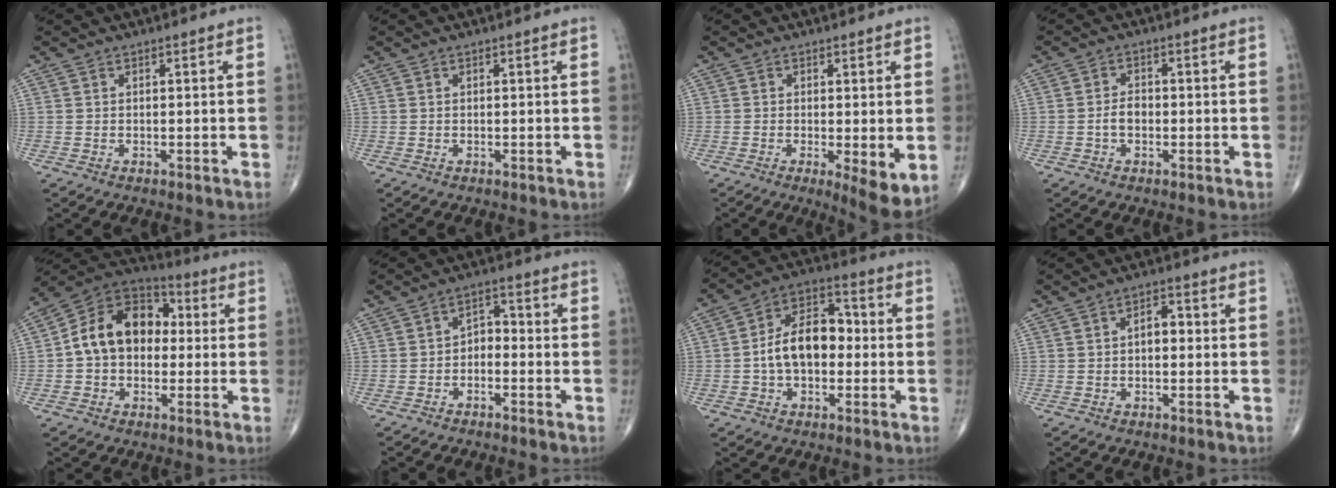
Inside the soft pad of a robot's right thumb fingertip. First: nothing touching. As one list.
[{"total": 0.0}, {"total": 6.4, "force": [-1.0, 1.8, 6.1], "torque": [-0.094, -0.021, -0.016]}, {"total": 2.9, "force": [-0.7, 1.8, 2.1], "torque": [-0.032, 0.010, -0.016]}, {"total": 15.3, "force": [0.6, 11.2, 10.5], "torque": [-0.144, 0.041, -0.003]}, {"total": 3.8, "force": [-1.6, 2.5, 2.4], "torque": [-0.026, 0.033, -0.037]}, {"total": 12.7, "force": [-0.9, 8.0, 9.8], "torque": [-0.148, 0.039, -0.025]}, {"total": 4.0, "force": [0.0, 2.3, 3.2], "torque": [-0.039, 0.015, -0.007]}]